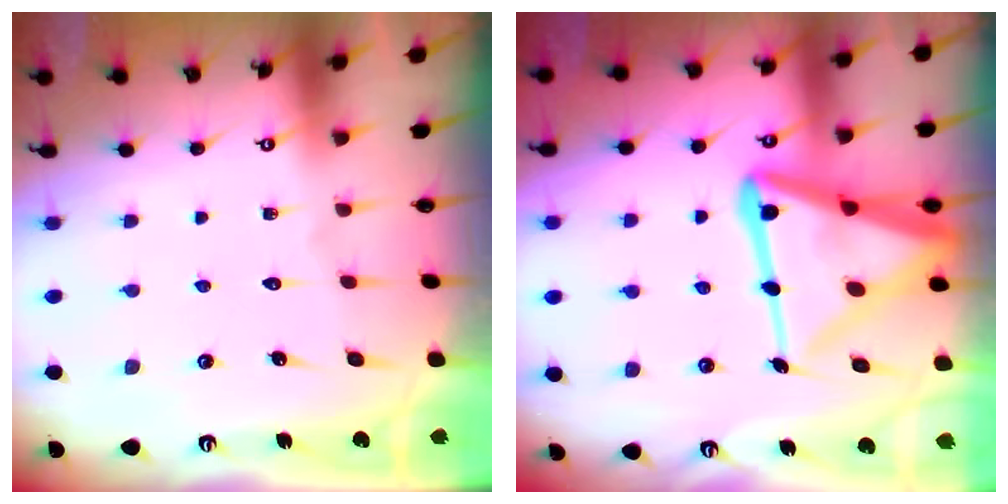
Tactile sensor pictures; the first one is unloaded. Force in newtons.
{"total": 18.8, "press": 18.7, "slide": 2.2}